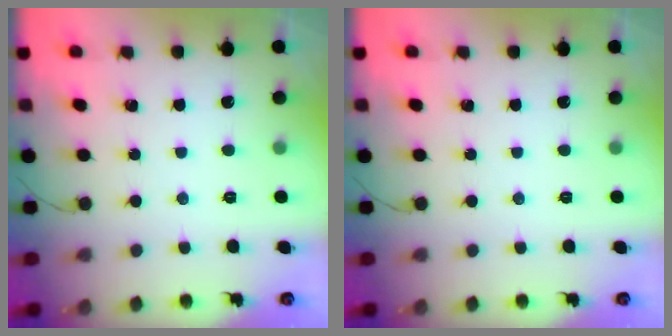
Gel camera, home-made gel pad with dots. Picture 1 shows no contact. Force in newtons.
{"total": 0.0}